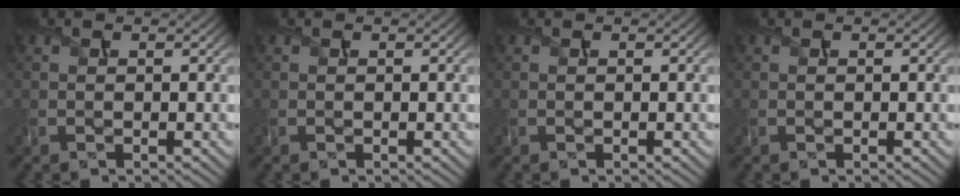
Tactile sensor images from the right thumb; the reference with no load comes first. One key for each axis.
{"total": 0.0}
{"total": 0.0}
{"total": 0.0}